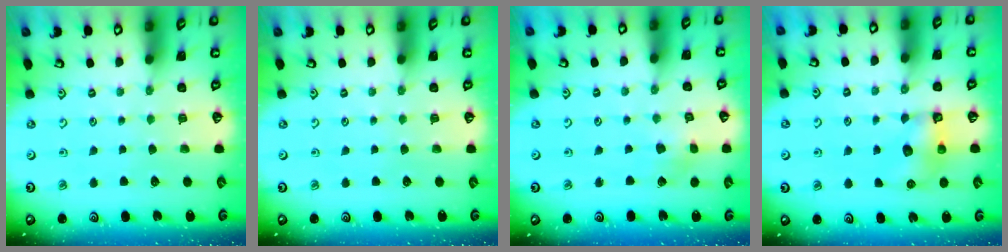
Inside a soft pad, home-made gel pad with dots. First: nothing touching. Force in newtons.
{"total": 0.0}
{"total": 2.9, "press": 2.9, "slide": 0.6}
{"total": 6.9, "press": 6.9, "slide": 0.2}